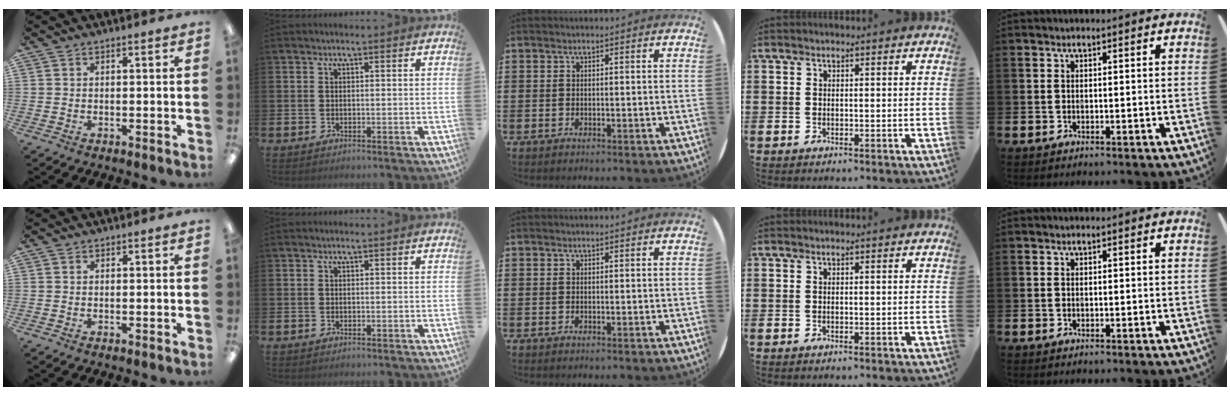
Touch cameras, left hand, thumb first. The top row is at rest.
{}